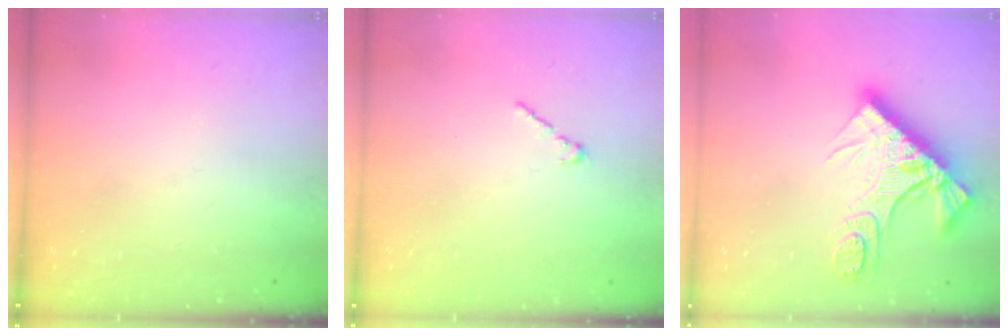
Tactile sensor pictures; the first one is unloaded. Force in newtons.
{"total": 1.7, "press": 1.7, "slide": 0.5}
{"total": 16.2, "press": 16.1, "slide": 1.6}